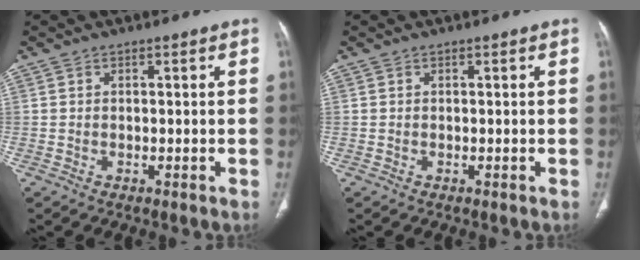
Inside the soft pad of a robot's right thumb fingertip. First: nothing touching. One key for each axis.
{"total": 0.0}